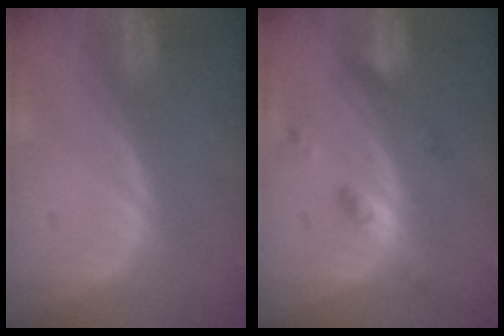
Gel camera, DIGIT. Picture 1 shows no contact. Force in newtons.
{"total": 4.4, "press": 4.0, "slide": 1.7}